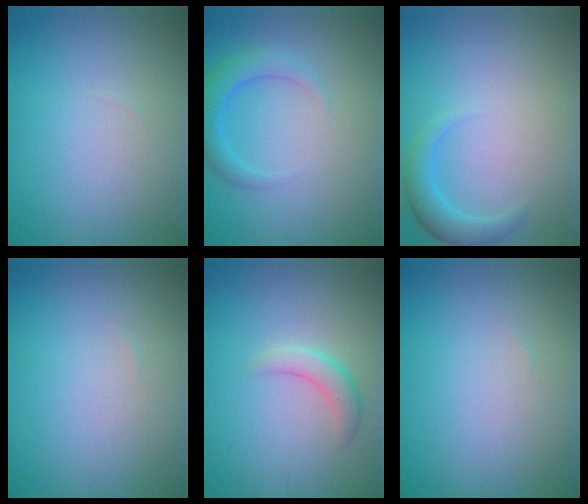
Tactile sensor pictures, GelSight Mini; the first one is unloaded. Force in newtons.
{"total": 2.8, "press": 2.8, "slide": 0.2}
{"total": 2.4, "press": 2.4, "slide": 0.1}
{"total": 0.0}
{"total": 2.1, "press": 2.1, "slide": 0.2}
{"total": 0.0}